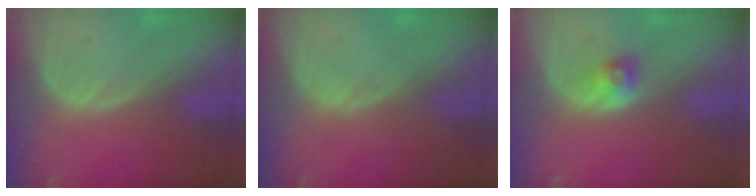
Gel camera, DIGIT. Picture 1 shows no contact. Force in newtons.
{"total": 0.0}
{"total": 2.6, "press": 2.3, "slide": 1.2}